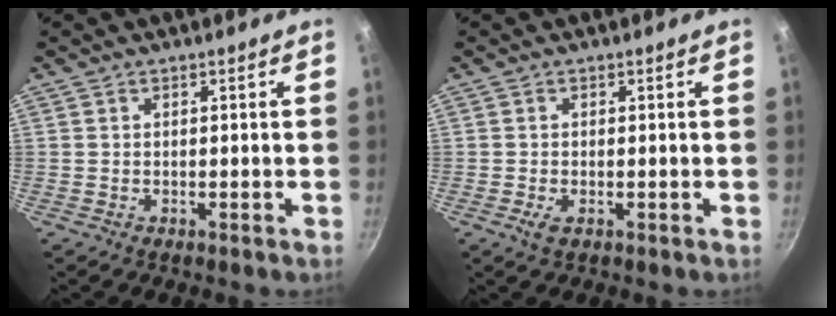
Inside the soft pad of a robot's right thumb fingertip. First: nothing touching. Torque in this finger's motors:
{"motor_torque": [0.13, -0.01, -0.07, -0.07, 0.02]}